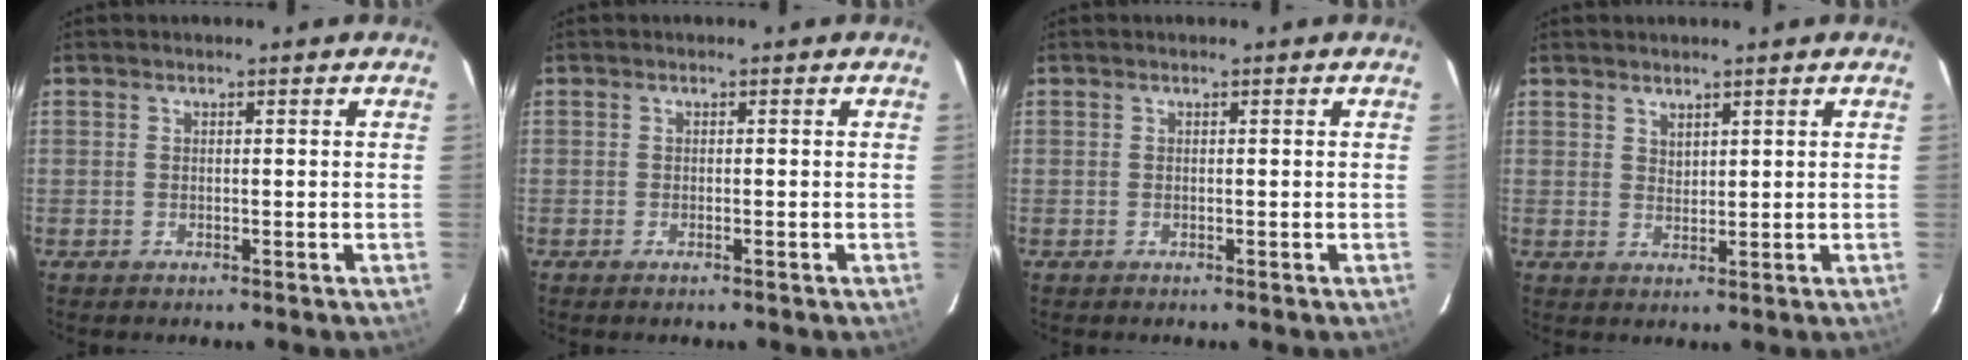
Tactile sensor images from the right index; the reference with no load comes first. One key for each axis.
{"total": 0.6, "fx": -0.5, "fy": 0.0, "fz": 0.4, "tx": -0.007, "ty": 0.001, "tz": -0.009}
{"total": 0.0}
{"total": 2.0, "fx": 1.7, "fy": 0.9, "fz": 0.5, "tx": -0.005, "ty": 0.001, "tz": 0.032}